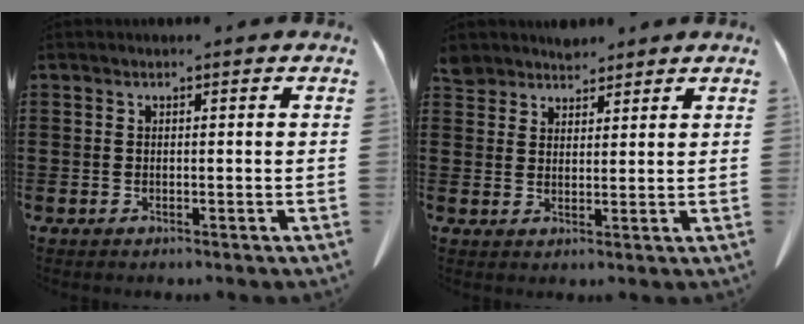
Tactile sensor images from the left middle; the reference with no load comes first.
{"total": 3.9, "force": [3.6, 1.4, 0.1], "torque": [-0.015, -0.004, 0.072]}